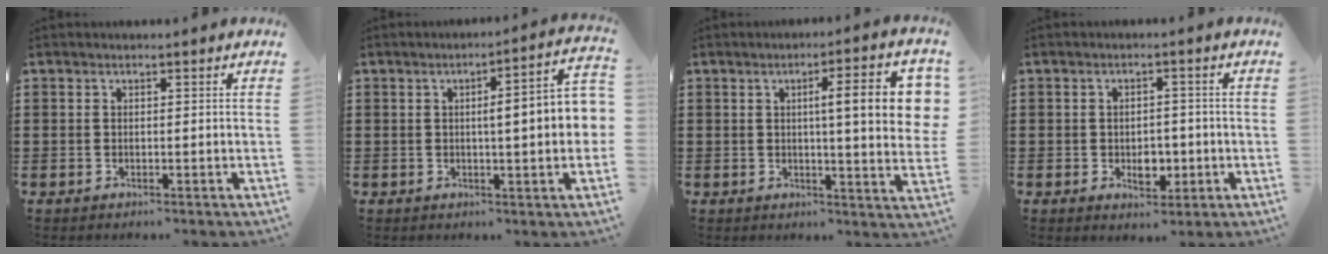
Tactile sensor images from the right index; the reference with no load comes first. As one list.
[{"total": 6.5, "force": [0.2, 0.8, 6.5], "torque": [-0.100, -0.006, -0.005]}, {"total": 10.6, "force": [2.3, 1.5, 10.3], "torque": [-0.155, -0.004, 0.029]}, {"total": 4.0, "force": [-1.0, 2.7, 2.8], "torque": [-0.038, -0.001, -0.021]}]